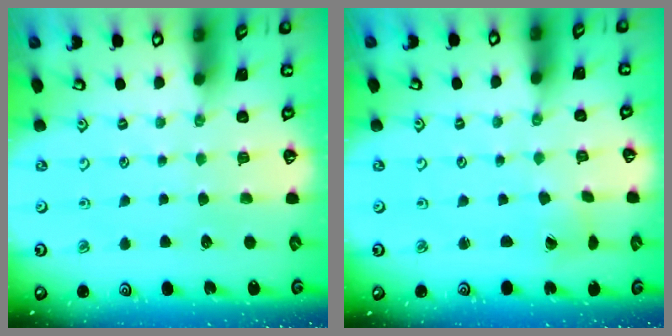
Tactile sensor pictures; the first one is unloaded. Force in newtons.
{"total": 1.2, "press": 1.2, "slide": 0.2}